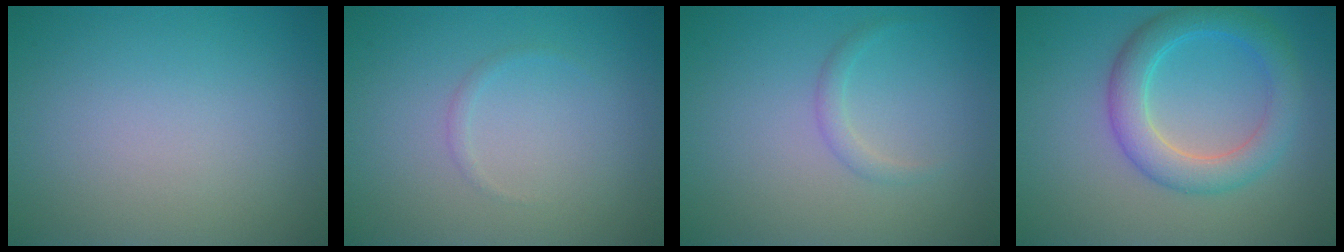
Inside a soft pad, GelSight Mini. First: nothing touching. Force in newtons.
{"total": 0.6, "press": 0.6, "slide": 0.0}
{"total": 1.0, "press": 1.0, "slide": 0.1}
{"total": 4.7, "press": 4.7, "slide": 0.1}